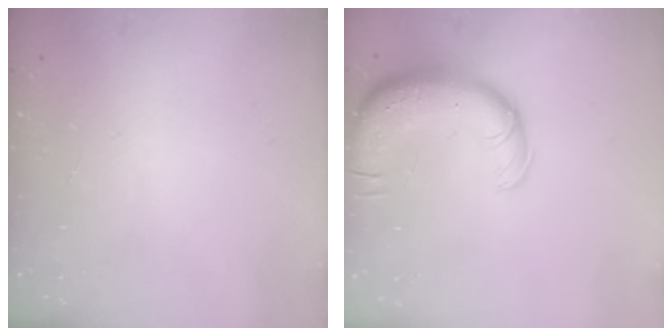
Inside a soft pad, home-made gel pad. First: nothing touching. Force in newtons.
{"total": 14.4, "press": 14.0, "slide": 3.4}